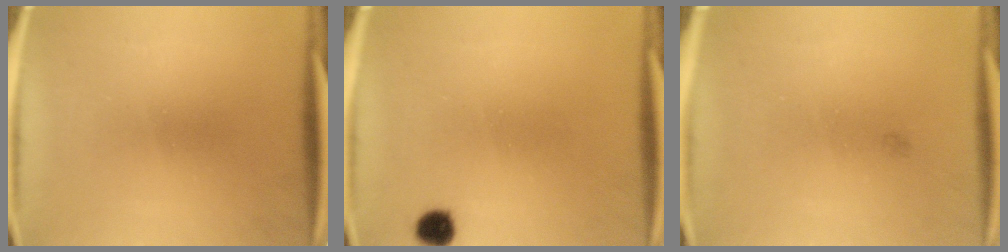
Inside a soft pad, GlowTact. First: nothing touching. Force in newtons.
{"total": 3.2}
{"total": 0.6}